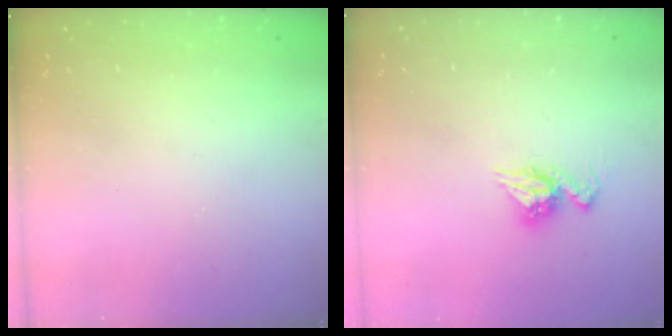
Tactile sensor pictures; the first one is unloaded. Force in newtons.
{"total": 8.1, "press": 8.1, "slide": 0.6}